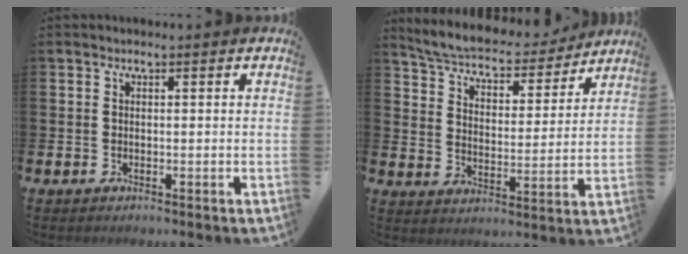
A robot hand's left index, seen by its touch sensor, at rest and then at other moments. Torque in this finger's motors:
{"motor_torque": [1.03, -1.11, 0.16, 0.03]}